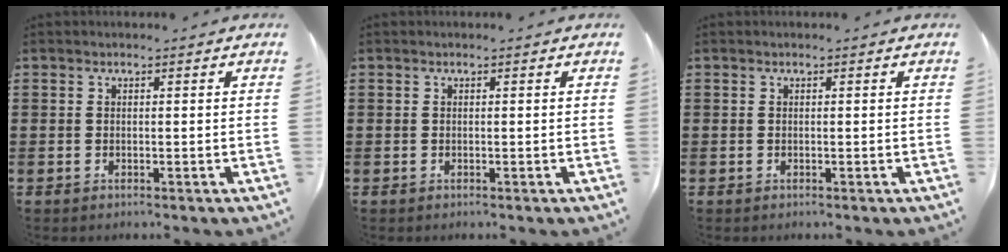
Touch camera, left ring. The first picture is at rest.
{"total": 0.0}
{"total": 0.0}